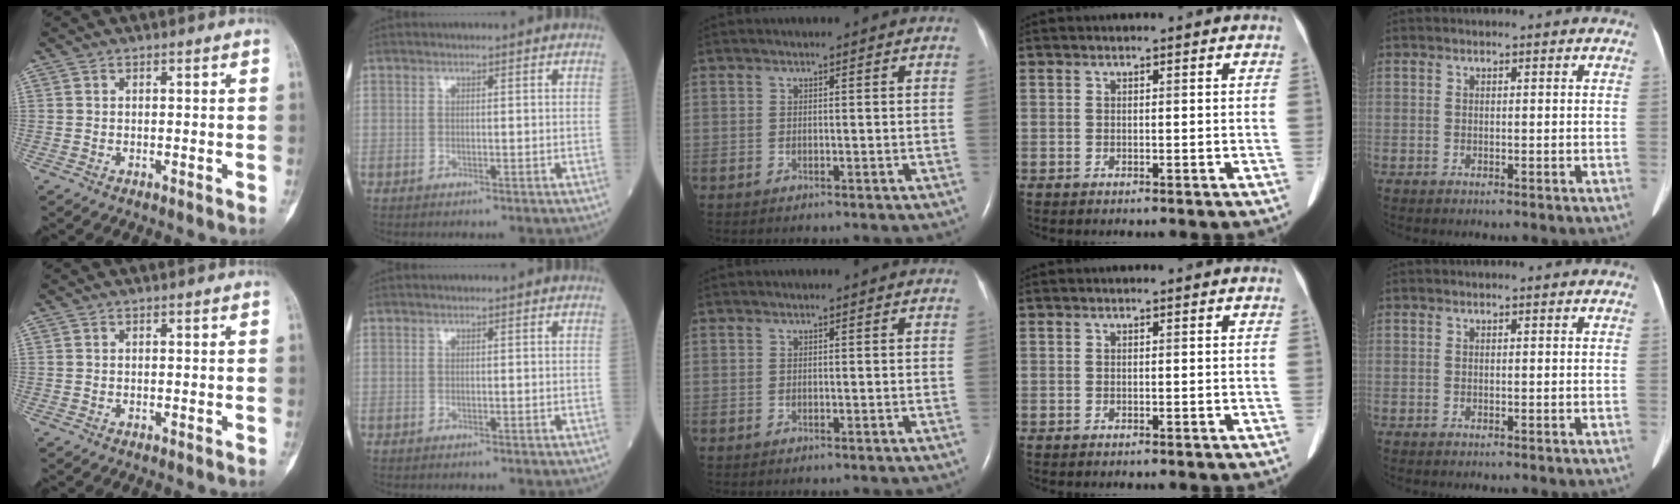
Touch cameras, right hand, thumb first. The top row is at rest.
{}